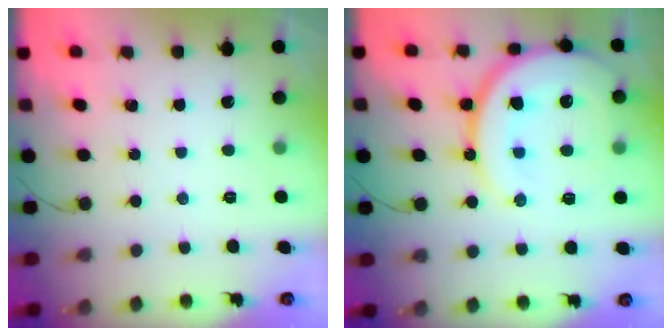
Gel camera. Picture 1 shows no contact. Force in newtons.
{"total": 18.8, "press": 18.6, "slide": 2.2}